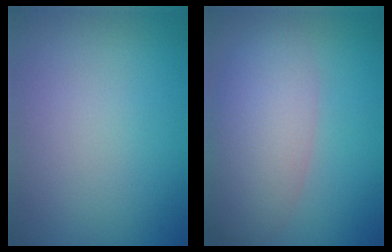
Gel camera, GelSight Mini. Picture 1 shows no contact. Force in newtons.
{"total": 6.8, "press": 6.8, "slide": 0.3}